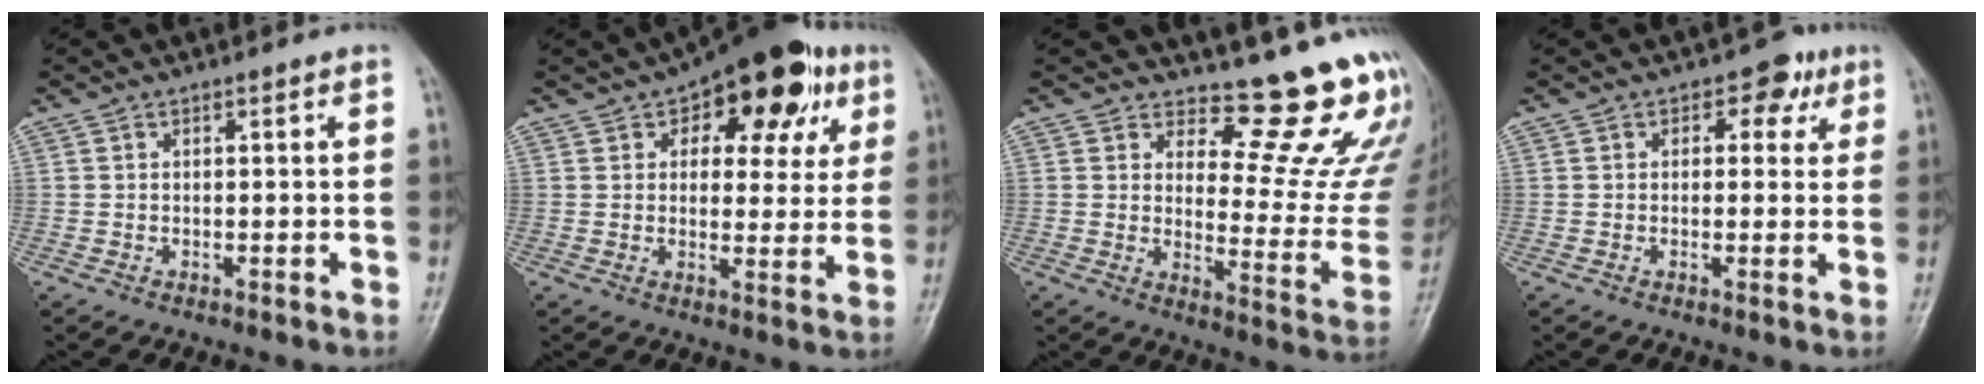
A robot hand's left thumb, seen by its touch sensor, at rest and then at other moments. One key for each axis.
{"total": 17.5, "fx": 7.8, "fy": 9.2, "fz": 12.6, "tx": -0.114, "ty": -0.005, "tz": 0.101}
{"total": 16.2, "fx": 13.6, "fy": 4.3, "fz": 7.6, "tx": -0.048, "ty": -0.159, "tz": 0.160}
{"total": 5.0, "fx": 2.0, "fy": 3.4, "fz": 3.0, "tx": 0.001, "ty": 0.000, "tz": 0.015}